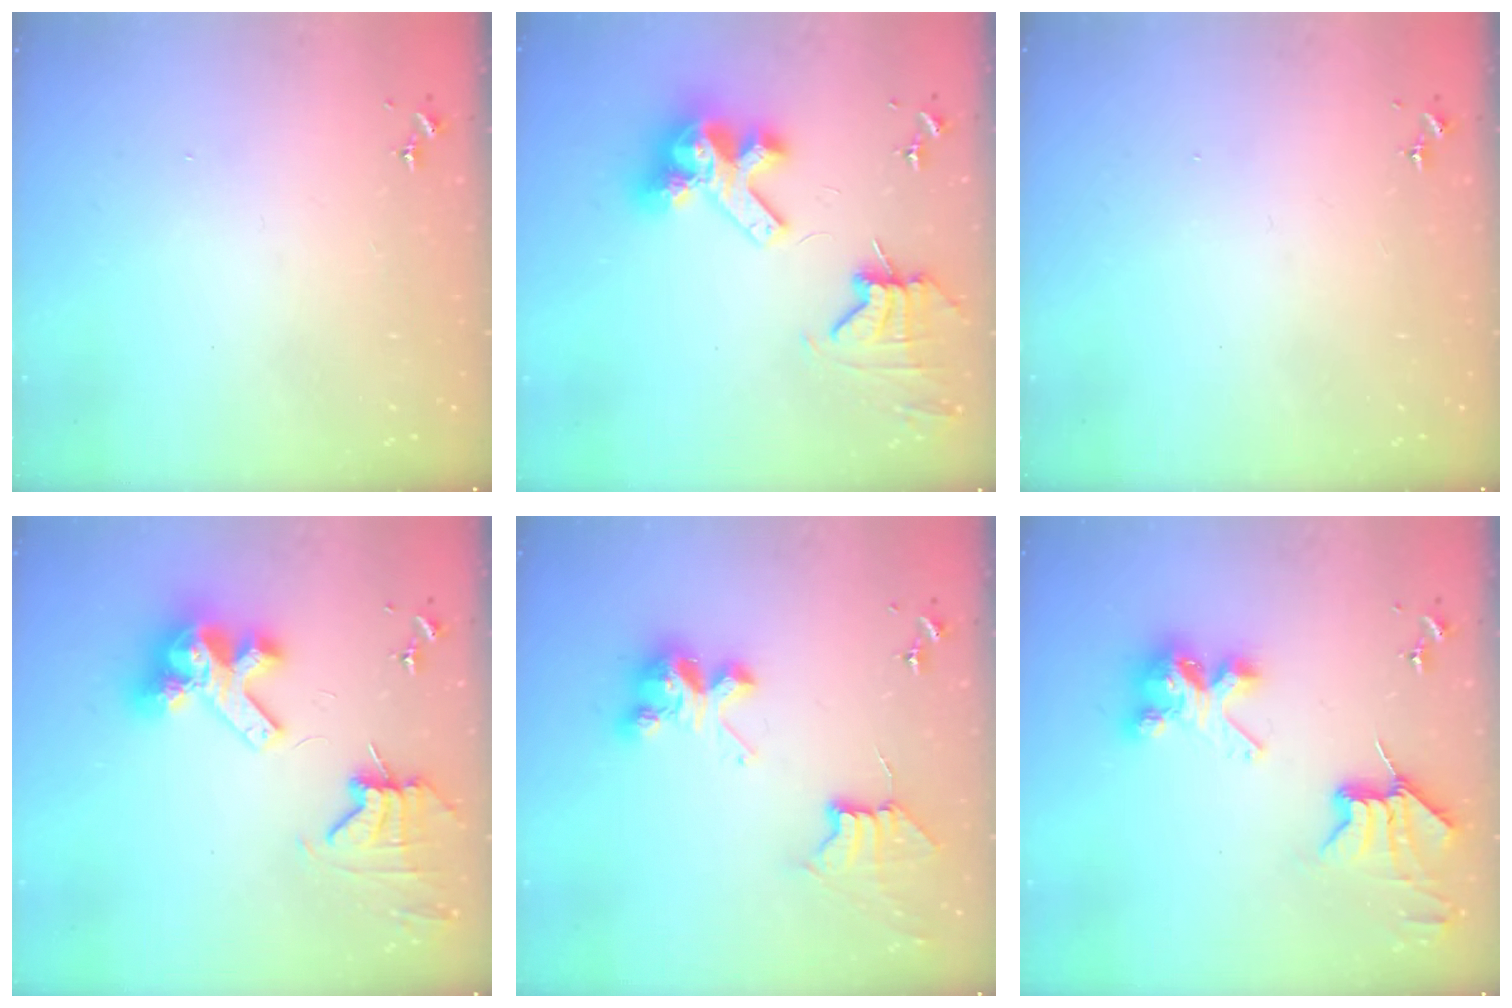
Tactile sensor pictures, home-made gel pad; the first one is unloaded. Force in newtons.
{"total": 13.8, "press": 13.6, "slide": 1.9}
{"total": 0.0}
{"total": 13.8, "press": 13.6, "slide": 1.9}
{"total": 9.5, "press": 9.5, "slide": 0.7}
{"total": 10.1, "press": 10.1, "slide": 0.4}